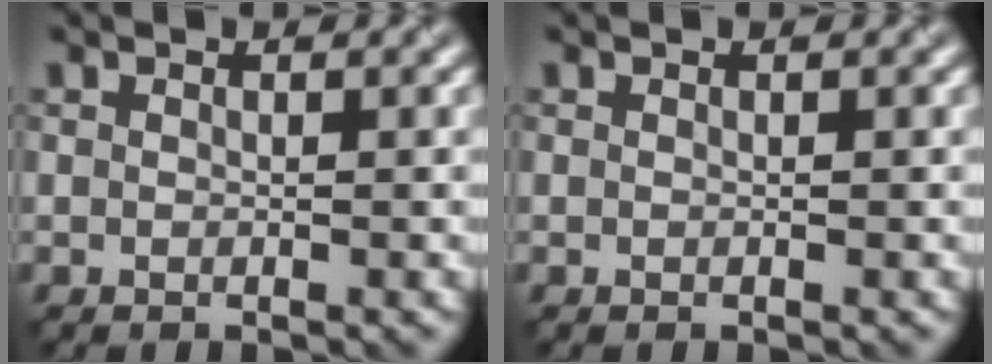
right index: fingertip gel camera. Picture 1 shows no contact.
{"total": 0.0}